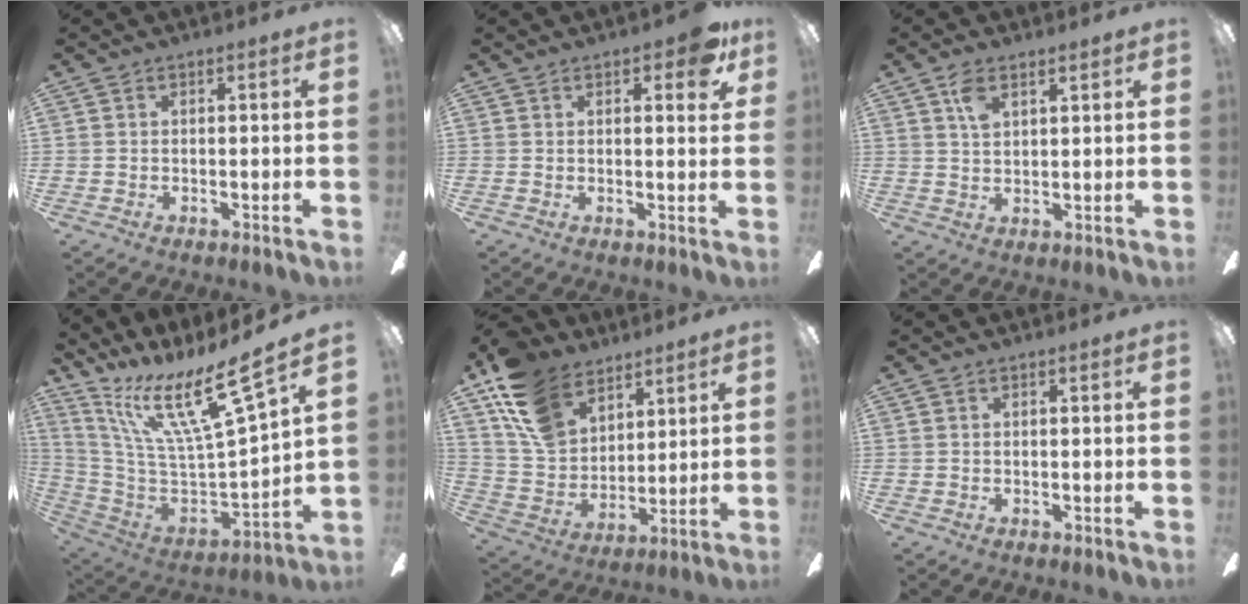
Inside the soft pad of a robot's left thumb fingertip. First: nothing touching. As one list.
[{"total": 5.7, "force": [3.3, 2.3, 4.1], "torque": [-0.046, -0.009, 0.051]}, {"total": 4.6, "force": [3.0, 2.1, 2.9], "torque": [-0.056, -0.001, 0.053]}, {"total": 20.2, "force": [12.7, 4.1, 15.1], "torque": [-0.276, -0.089, 0.200]}, {"total": 16.1, "force": [10.7, 10.0, 6.6], "torque": [-0.148, -0.043, 0.213]}, {"total": 0.0}]